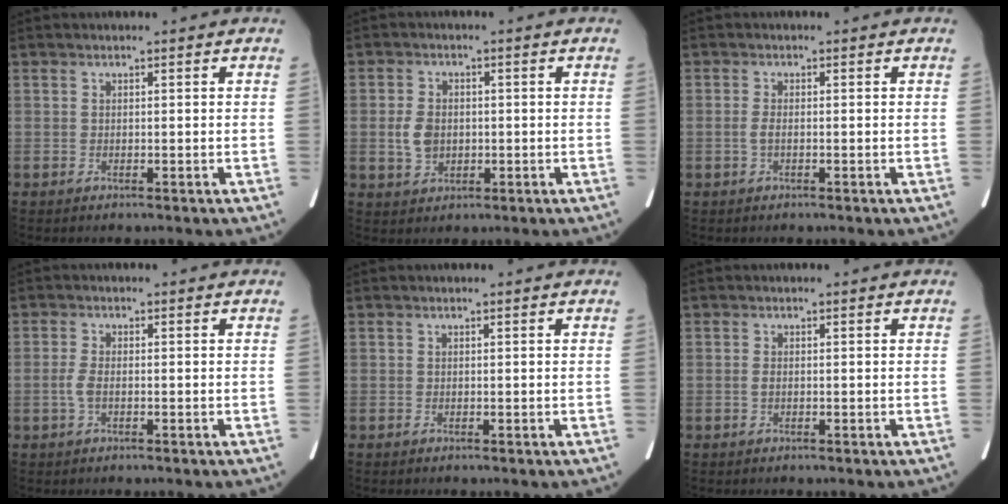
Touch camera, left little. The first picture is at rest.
{"total": 4.2, "force": [-0.4, 3.3, 2.6], "torque": [-0.062, 0.004, -0.001]}
{"total": 1.2, "force": [-0.3, 0.4, 1.1], "torque": [-0.027, 0.000, -0.008]}
{"total": 2.1, "force": [-0.6, 0.8, 1.8], "torque": [-0.049, -0.001, -0.013]}
{"total": 0.0}
{"total": 0.7, "force": [-0.1, 0.3, 0.6], "torque": [-0.016, 0.000, -0.003]}